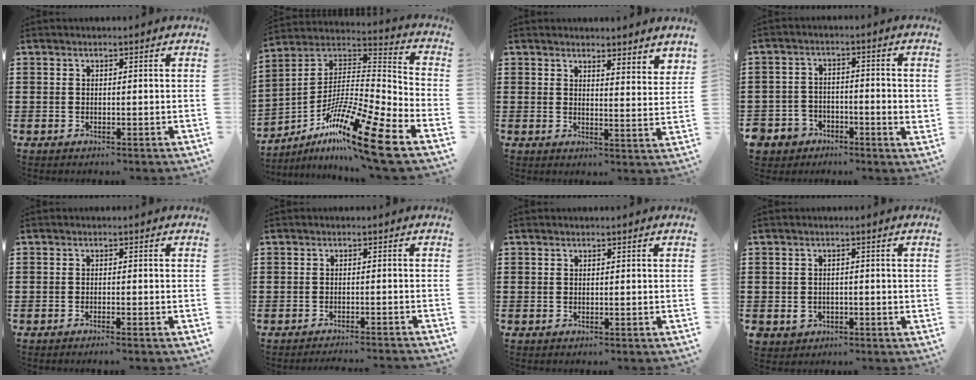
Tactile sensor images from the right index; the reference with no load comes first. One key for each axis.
{"total": 16.7, "fx": -11.8, "fy": 0.5, "fz": 11.8, "tx": -0.207, "ty": 0.027, "tz": -0.214}
{"total": 2.8, "fx": 2.8, "fy": 0.2, "fz": 0.2, "tx": -0.013, "ty": -0.007, "tz": 0.053}
{"total": 3.9, "fx": -2.8, "fy": 2.2, "fz": 1.7, "tx": -0.049, "ty": 0.002, "tz": -0.059}
{"total": 0.9, "fx": -0.8, "fy": -0.1, "fz": 0.5, "tx": -0.009, "ty": -0.001, "tz": -0.015}
{"total": 1.7, "fx": -1.6, "fy": -0.3, "fz": 0.0, "tx": -0.002, "ty": 0.002, "tz": -0.035}
{"total": 0.0}
{"total": 1.8, "fx": -0.6, "fy": 1.6, "fz": 0.5, "tx": -0.014, "ty": 0.003, "tz": -0.014}